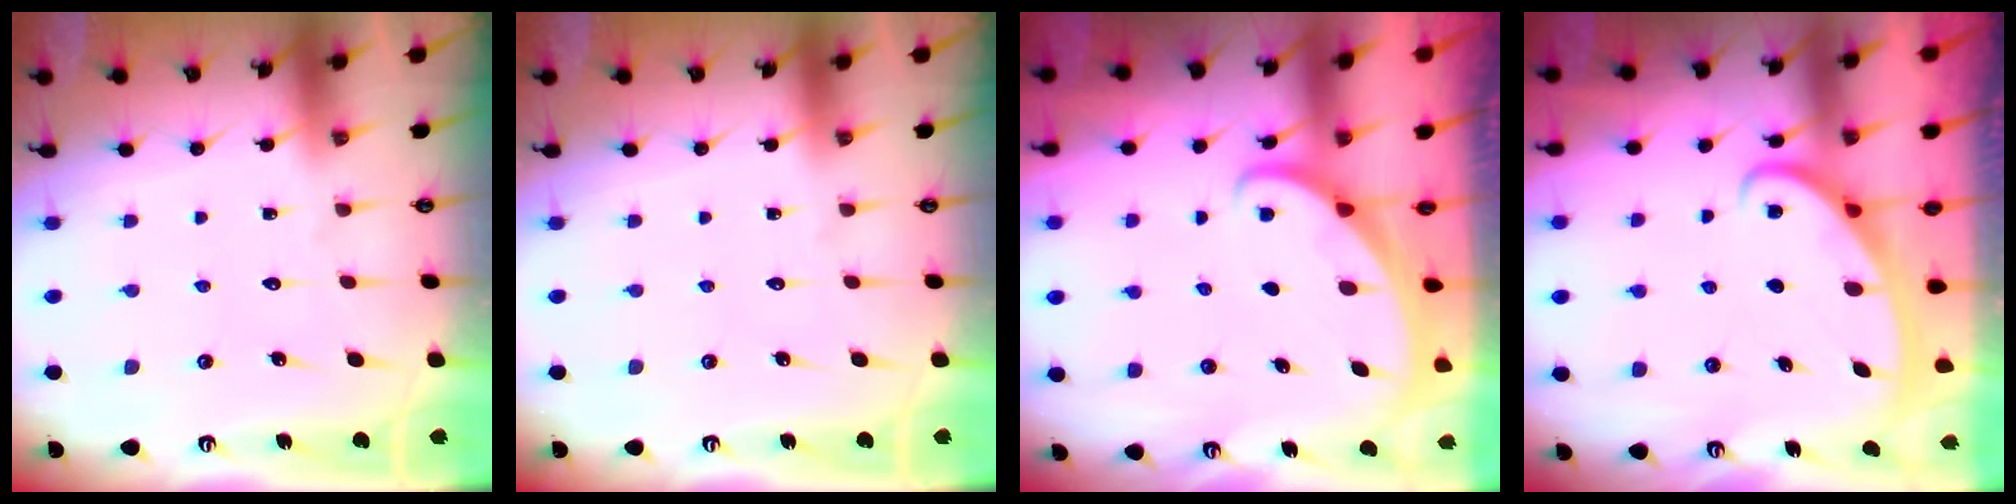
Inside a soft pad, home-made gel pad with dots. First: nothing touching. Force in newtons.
{"total": 0.0}
{"total": 1.2, "press": 1.2, "slide": 0.1}
{"total": 2.6, "press": 2.6, "slide": 0.4}